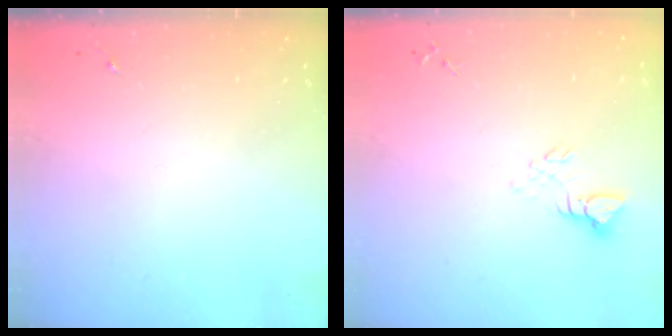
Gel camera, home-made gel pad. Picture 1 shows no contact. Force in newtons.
{"total": 3.9, "press": 3.9, "slide": 0.3}